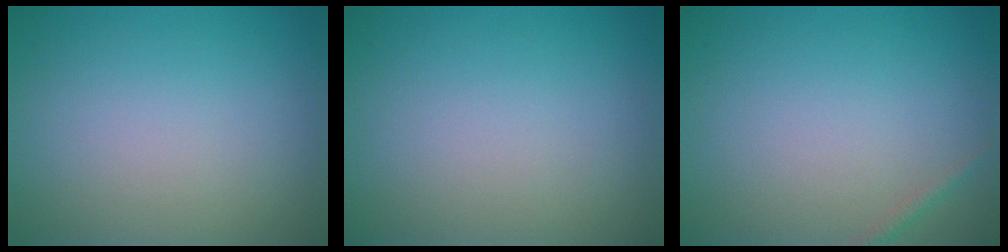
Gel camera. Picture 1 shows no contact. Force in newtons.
{"total": 0.0}
{"total": 0.7, "press": 0.7, "slide": 0.0}